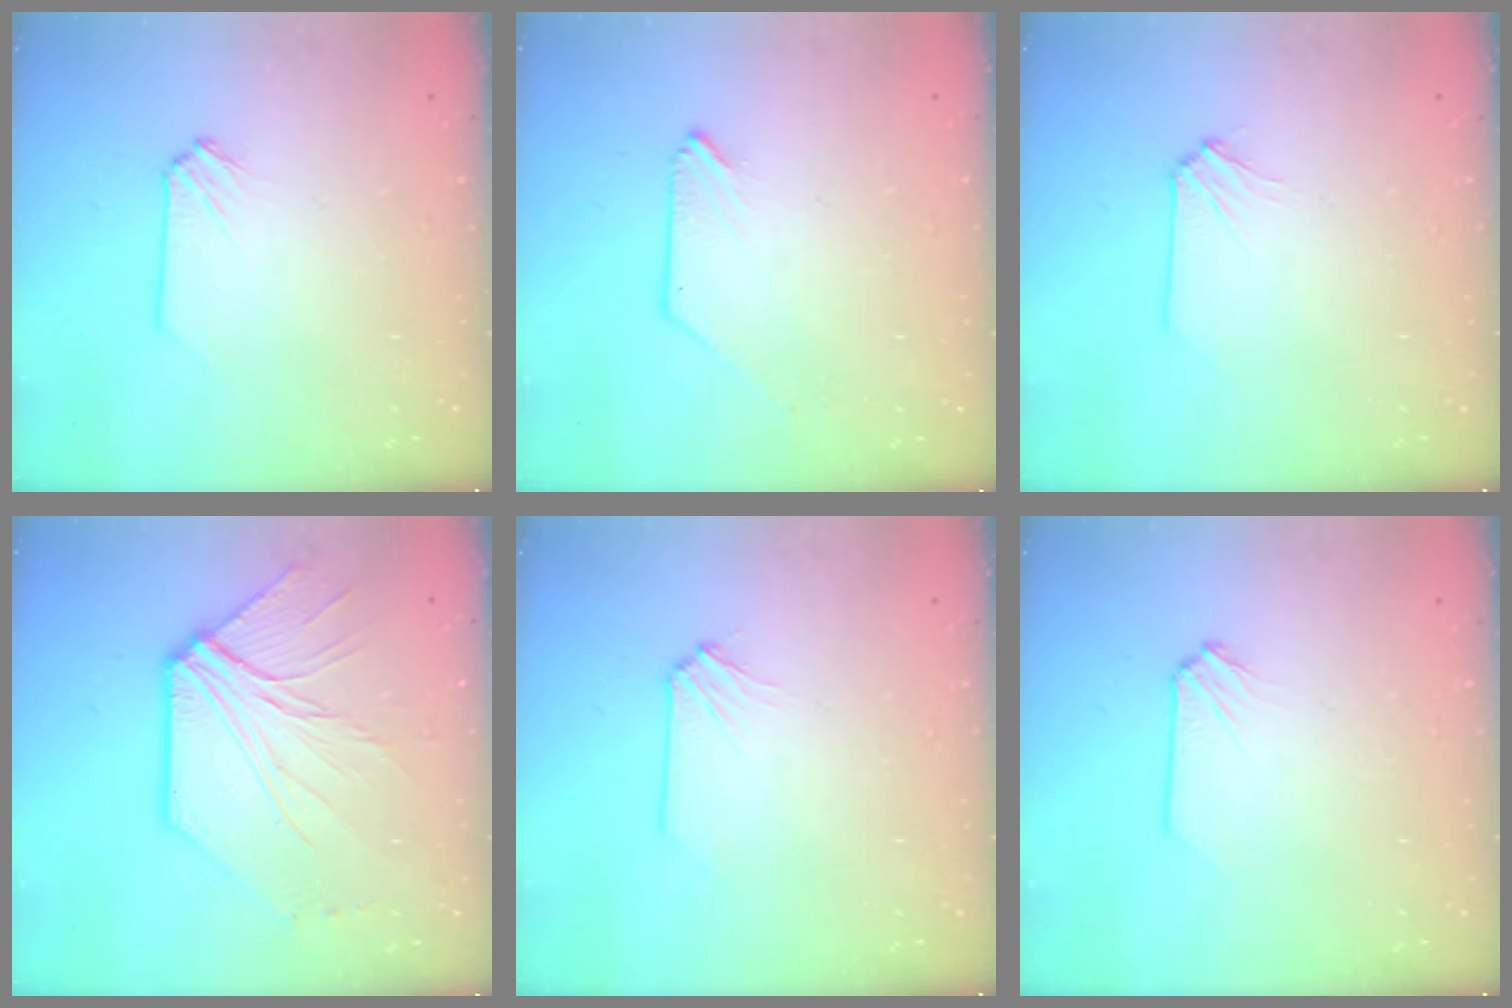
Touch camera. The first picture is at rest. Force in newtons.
{"total": 0.0}
{"total": 0.0}
{"total": 9.9, "press": 9.8, "slide": 1.3}
{"total": 0.0}
{"total": 0.0}